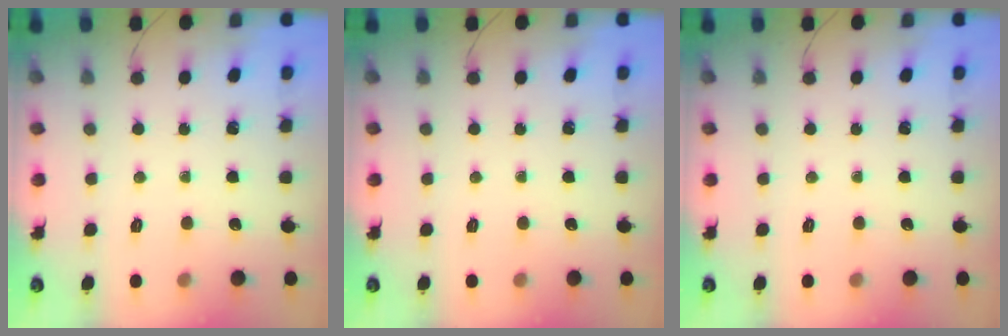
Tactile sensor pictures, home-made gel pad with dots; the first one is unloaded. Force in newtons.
{"total": 0.0}
{"total": 0.0}